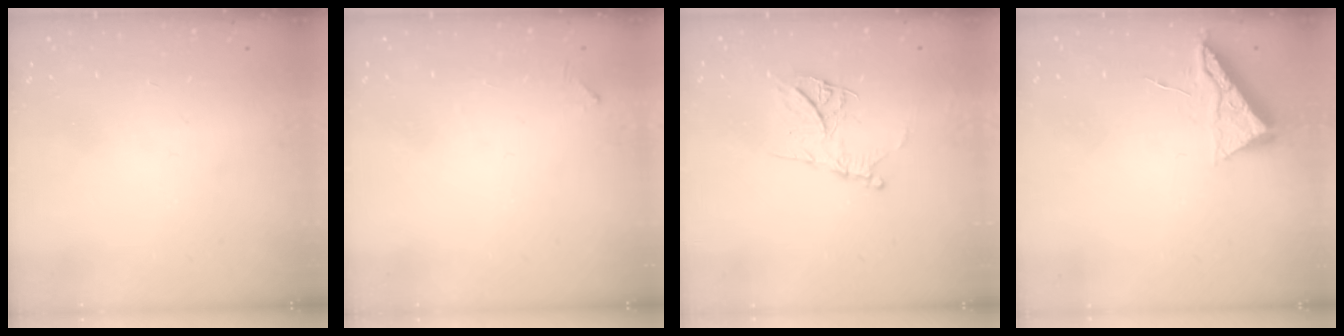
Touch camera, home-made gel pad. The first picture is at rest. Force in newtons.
{"total": 6.0, "press": 6.0, "slide": 0.3}
{"total": 12.7, "press": 12.6, "slide": 1.4}
{"total": 6.6, "press": 6.6, "slide": 0.7}